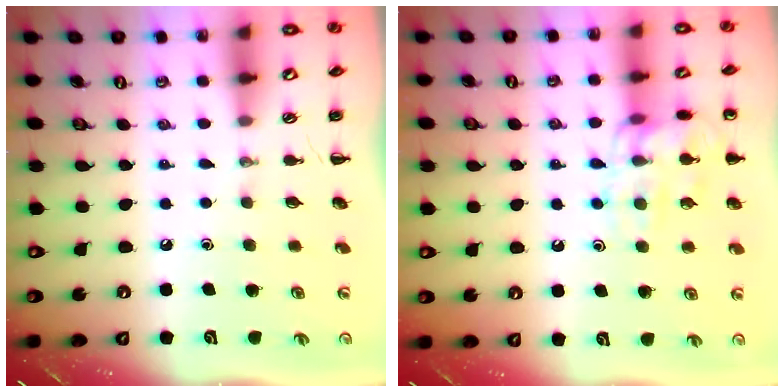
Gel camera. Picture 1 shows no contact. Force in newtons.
{"total": 12.8, "press": 12.8, "slide": 0.3}